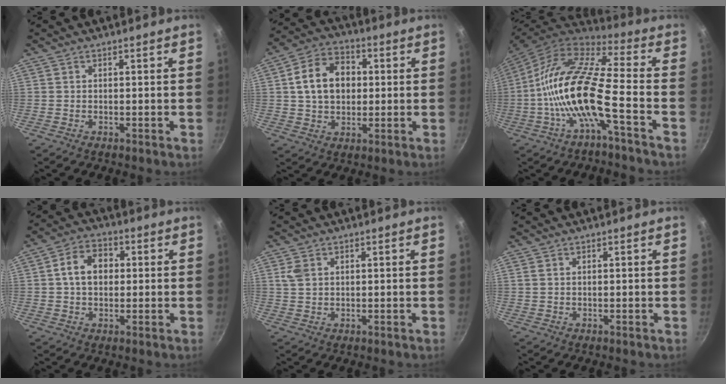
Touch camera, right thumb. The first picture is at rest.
{"total": 12.3, "force": [1.6, 9.2, 8.0], "torque": [-0.114, 0.019, 0.019]}
{"total": 16.9, "force": [-4.8, 4.3, 15.7], "torque": [-0.301, 0.043, -0.108]}
{"total": 8.0, "force": [0.9, 5.9, 5.2], "torque": [-0.066, 0.016, 0.005]}
{"total": 3.0, "force": [1.2, 2.1, 1.8], "torque": [-0.034, 0.000, 0.024]}
{"total": 0.9, "force": [0.4, 0.6, 0.6], "torque": [-0.012, 0.002, 0.008]}